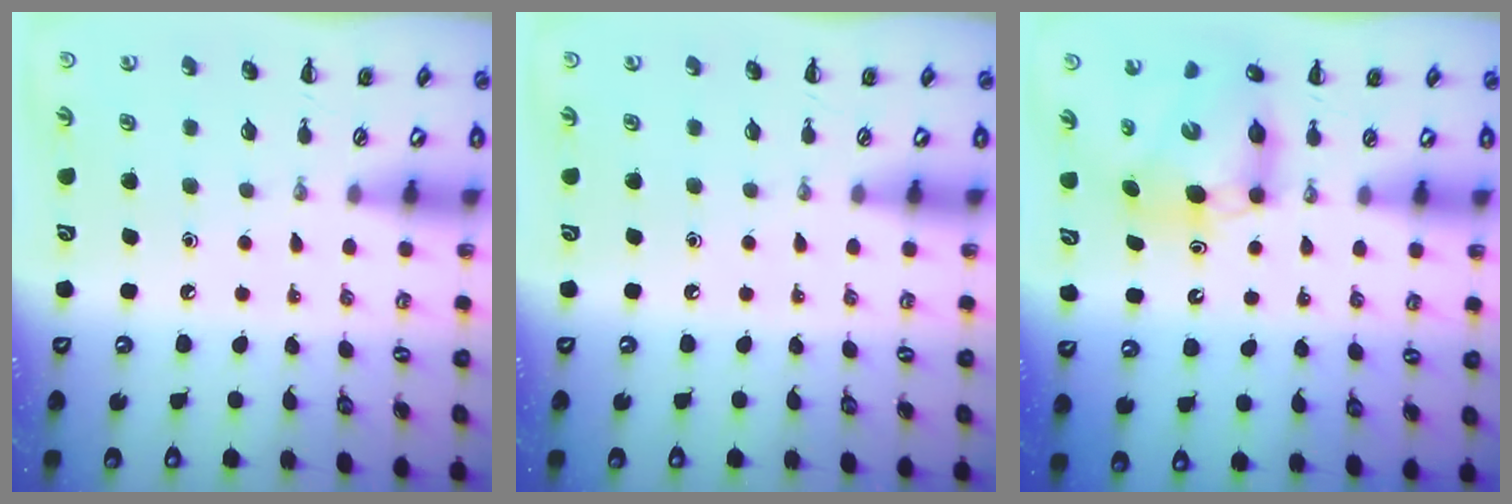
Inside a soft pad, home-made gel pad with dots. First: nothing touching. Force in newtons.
{"total": 0.0}
{"total": 6.8, "press": 6.6, "slide": 1.8}